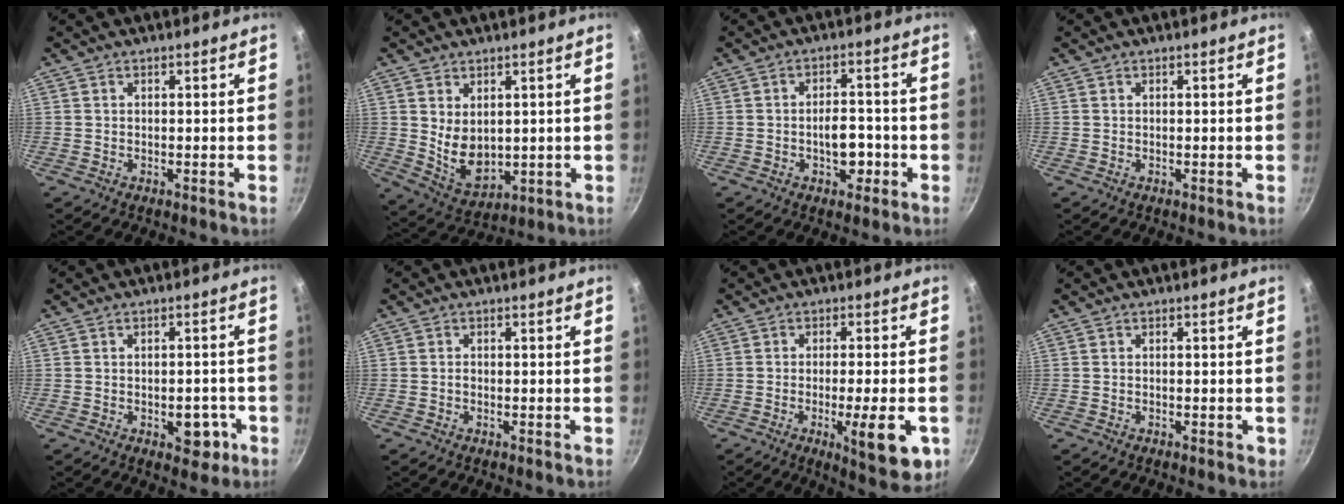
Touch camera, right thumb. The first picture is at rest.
{"total": 8.3, "force": [1.6, 5.5, 5.9], "torque": [-0.085, -0.028, 0.054]}
{"total": 6.0, "force": [-1.8, 3.5, 4.5], "torque": [-0.038, 0.013, -0.025]}
{"total": 0.0}
{"total": 5.7, "force": [-2.0, 3.6, 4.0], "torque": [-0.022, 0.012, -0.017]}
{"total": 0.6, "force": [-0.2, 0.4, 0.3], "torque": [-0.003, 0.003, -0.006]}
{"total": 11.8, "force": [-3.8, 2.8, 10.8], "torque": [-0.139, 0.002, -0.047]}
{"total": 0.9, "force": [-0.4, 0.5, 0.7], "torque": [-0.007, 0.003, -0.004]}